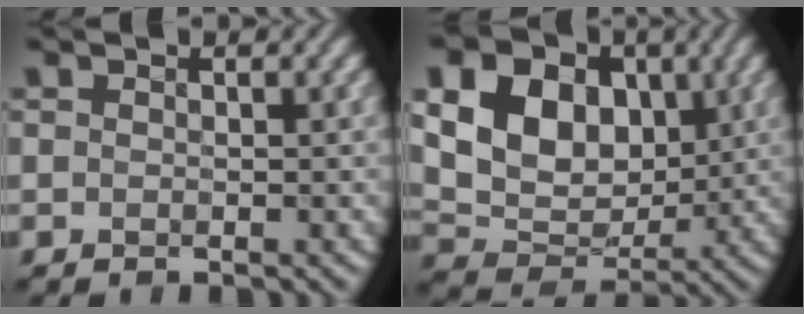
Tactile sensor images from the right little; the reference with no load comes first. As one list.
[{"total": 10.3, "force": [2.4, 7.5, 6.7], "torque": [-0.133, 0.009, 0.032]}]